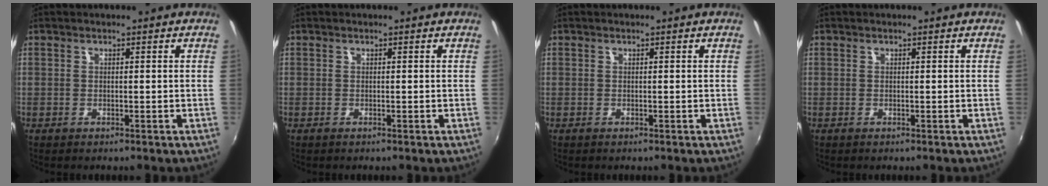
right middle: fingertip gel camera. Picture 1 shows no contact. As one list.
[{"total": 0.0}, {"total": 0.0}, {"total": 0.0}]